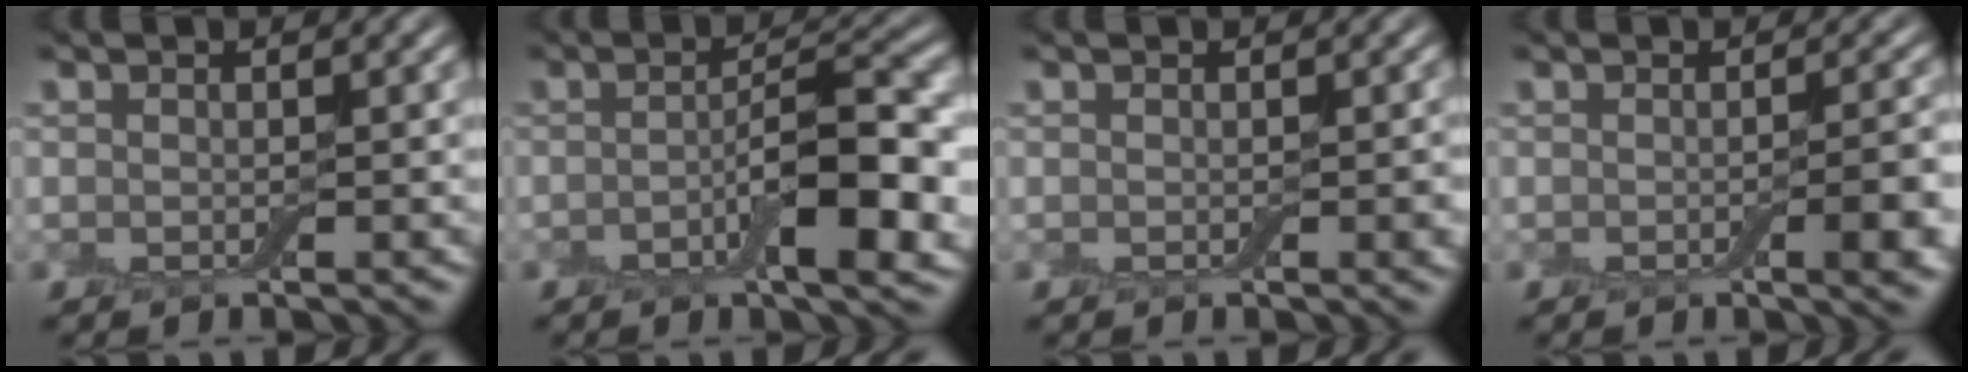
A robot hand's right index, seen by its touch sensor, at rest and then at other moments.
{"total": 6.3, "force": [-1.8, 1.6, 5.8], "torque": [-0.096, 0.004, -0.032]}
{"total": 0.9, "force": [-0.3, 0.3, 0.9], "torque": [-0.012, -0.001, -0.002]}
{"total": 3.7, "force": [-0.9, 0.9, 3.4], "torque": [-0.043, -0.001, -0.012]}